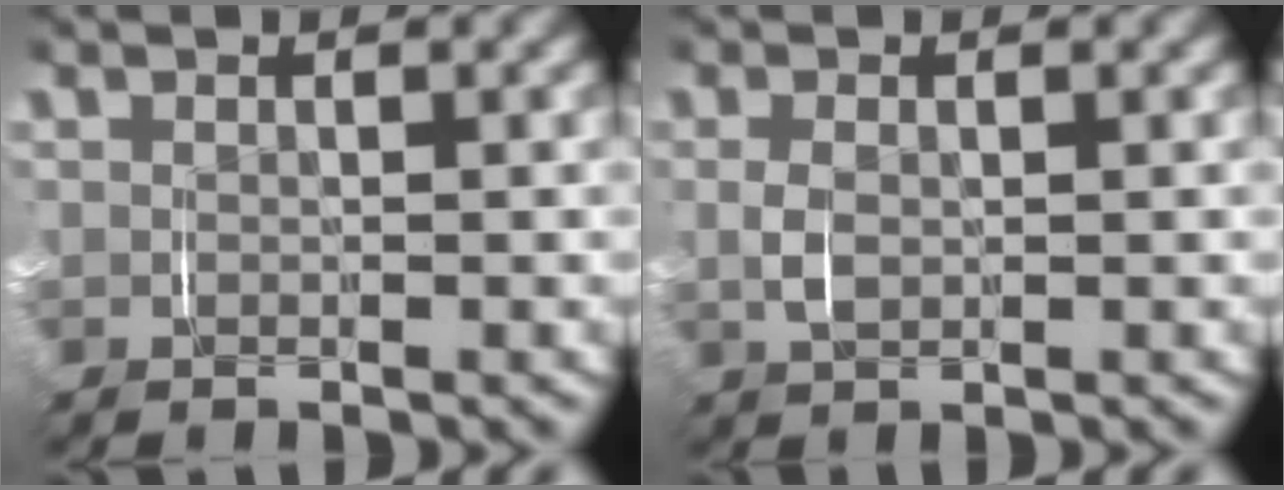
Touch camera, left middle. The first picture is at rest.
{"total": 1.0, "force": [-0.1, 0.1, 0.9], "torque": [-0.021, -0.005, 0.004]}